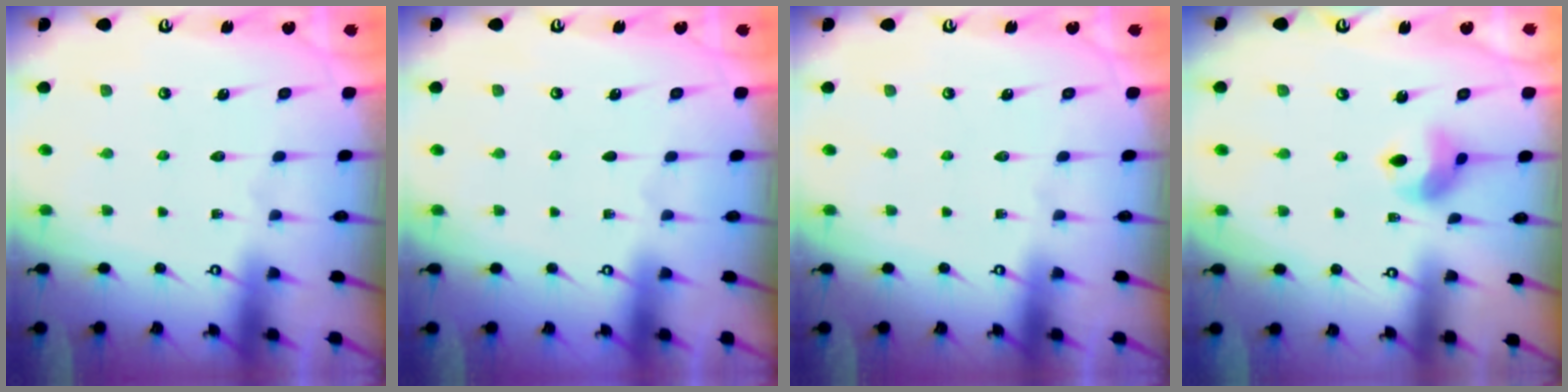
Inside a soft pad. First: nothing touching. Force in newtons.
{"total": 0.0}
{"total": 0.0}
{"total": 7.8, "press": 7.7, "slide": 1.0}